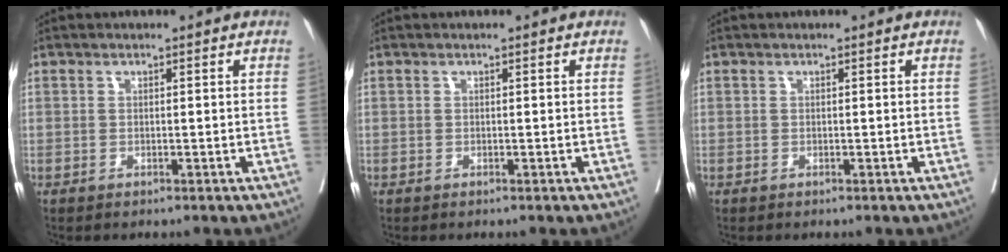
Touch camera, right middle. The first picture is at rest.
{"total": 0.0}
{"total": 0.0}